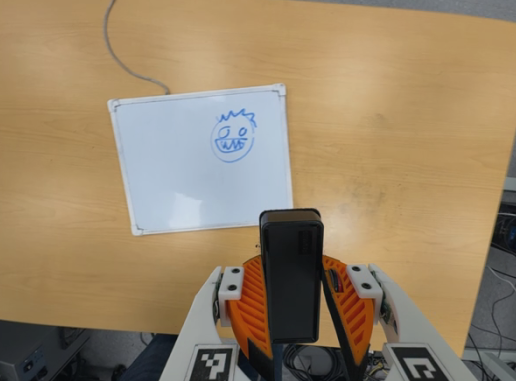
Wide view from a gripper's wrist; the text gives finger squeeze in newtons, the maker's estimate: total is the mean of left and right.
{"total": 5.5, "left": 5.4, "right": 5.6}